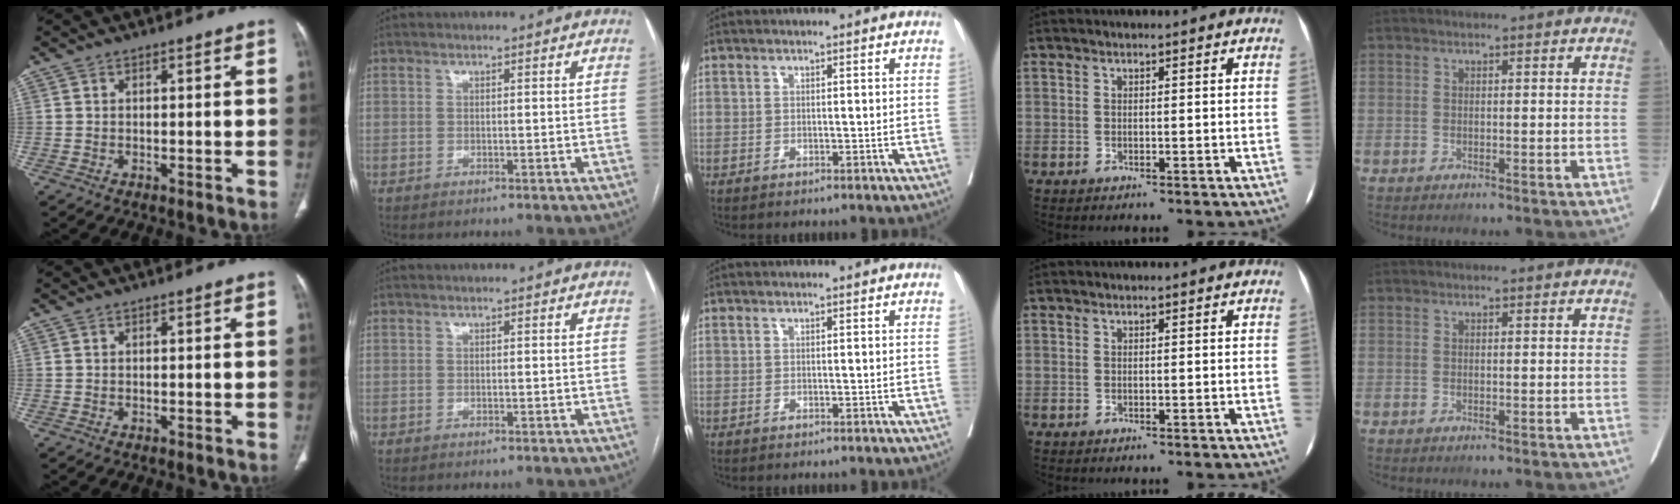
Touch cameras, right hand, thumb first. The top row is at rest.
{}